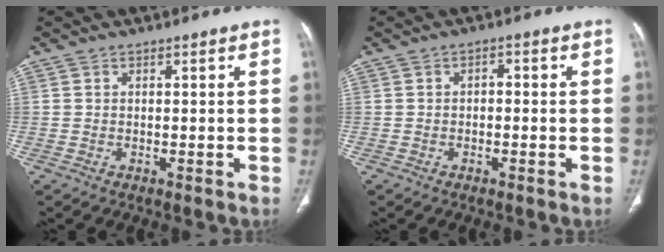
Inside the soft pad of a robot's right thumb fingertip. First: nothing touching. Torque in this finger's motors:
{"motor_torque": [-0.21, 0.29, -0.11, 0.06, 0.02]}